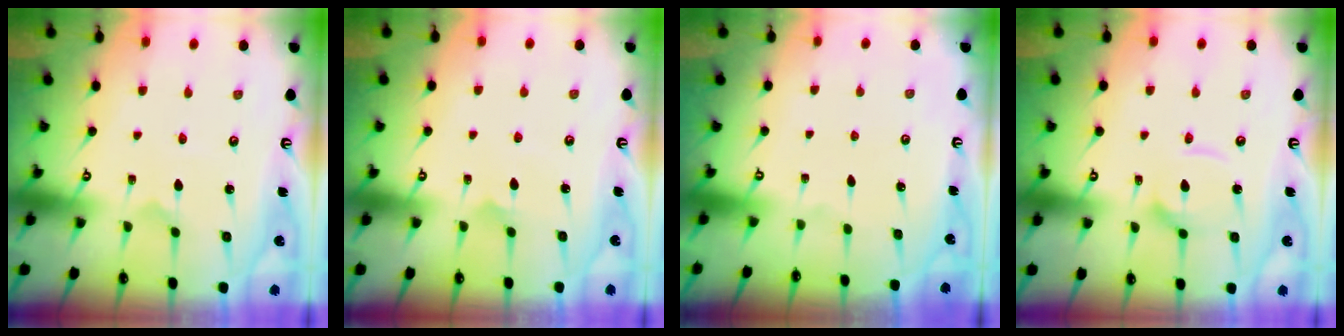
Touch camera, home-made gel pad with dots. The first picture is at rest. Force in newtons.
{"total": 4.3, "press": 4.3, "slide": 0.4}
{"total": 0.0}
{"total": 9.0, "press": 8.9, "slide": 0.8}